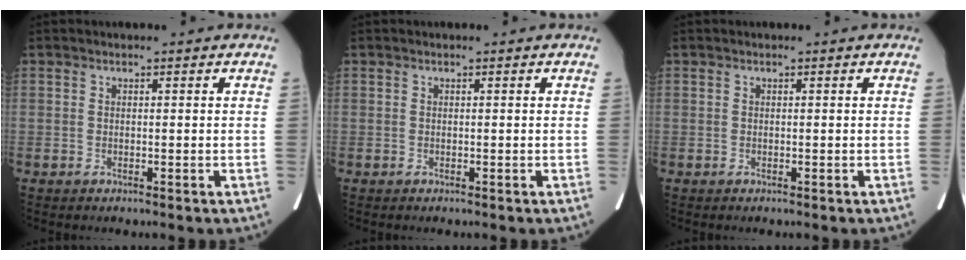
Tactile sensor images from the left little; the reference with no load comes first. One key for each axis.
{"total": 0.0}
{"total": 0.0}